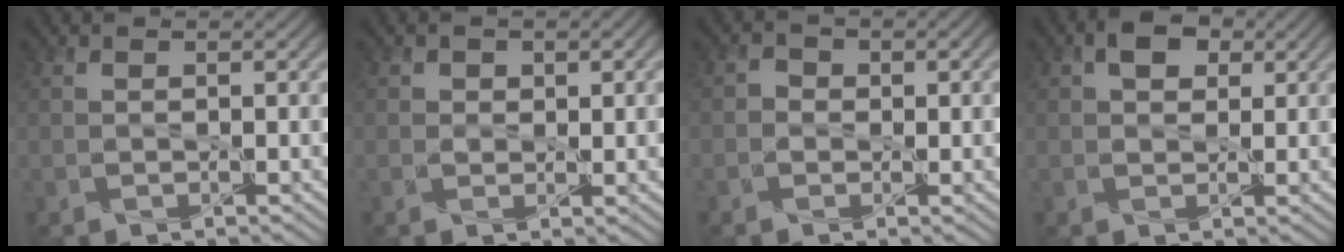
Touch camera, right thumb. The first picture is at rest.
{"total": 1.4, "force": [0.4, 1.2, 0.6], "torque": [-0.012, -0.002, 0.003]}
{"total": 1.5, "force": [-0.5, 1.3, 0.5], "torque": [-0.006, -0.001, -0.014]}
{"total": 3.5, "force": [1.3, 2.3, 2.3], "torque": [-0.043, 0.007, 0.016]}